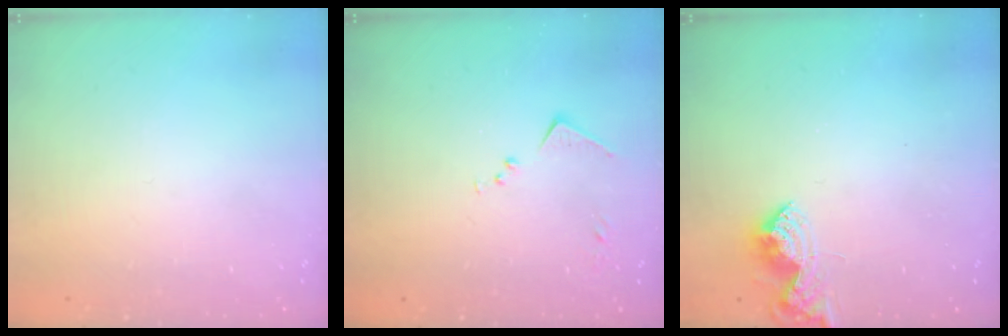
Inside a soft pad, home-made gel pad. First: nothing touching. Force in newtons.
{"total": 6.9, "press": 6.9, "slide": 0.5}
{"total": 9.6, "press": 9.6, "slide": 0.1}